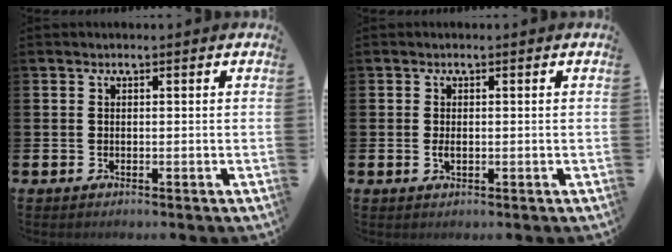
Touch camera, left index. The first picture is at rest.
{"total": 1.3, "force": [-0.1, 0.6, 1.1], "torque": [-0.025, 0.004, -0.002]}